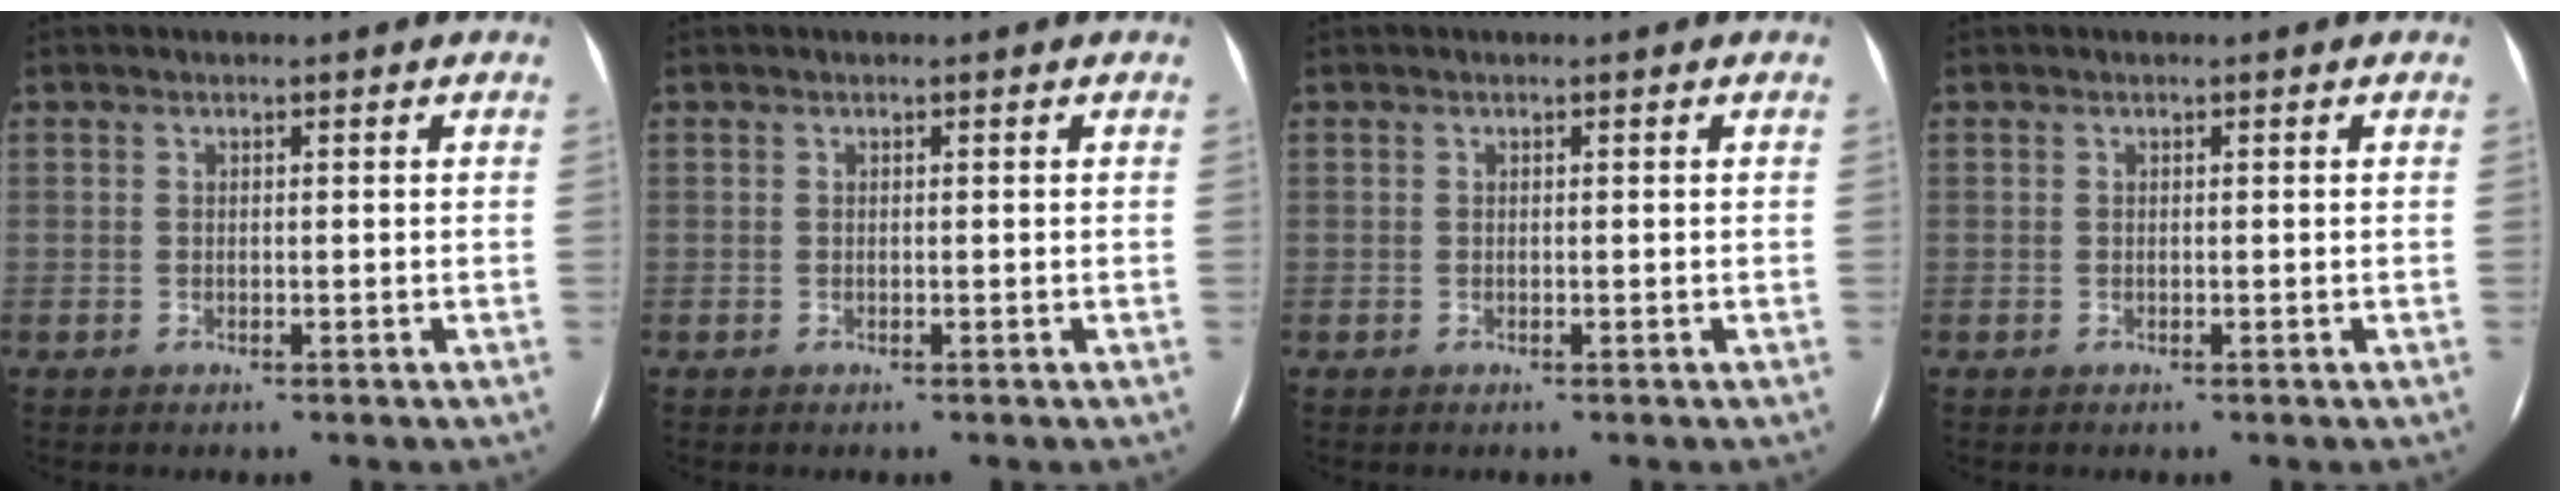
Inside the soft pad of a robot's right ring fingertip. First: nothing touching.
{"total": 0.0}
{"total": 0.0}
{"total": 0.0}